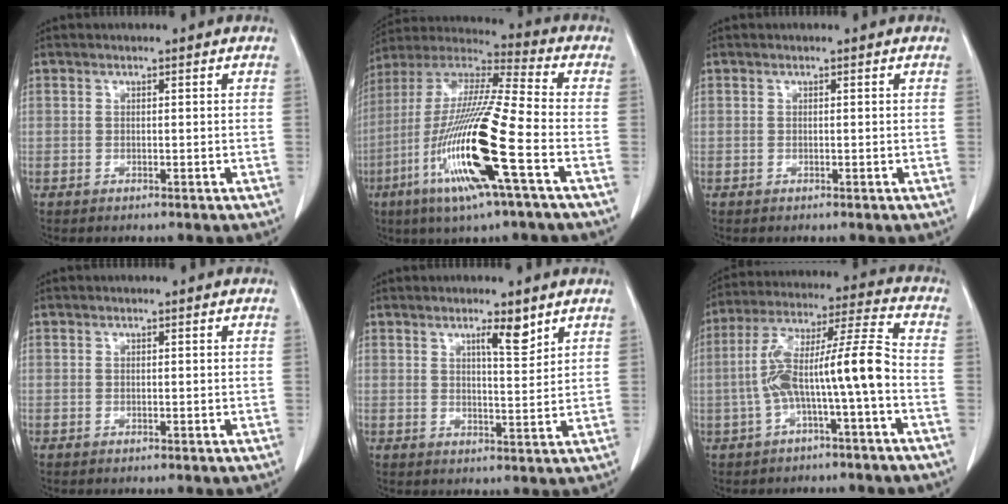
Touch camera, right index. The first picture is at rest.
{"total": 20.6, "force": [-7.1, 0.6, 19.3], "torque": [-0.415, -0.032, -0.143]}
{"total": 0.0}
{"total": 0.0}
{"total": 4.2, "force": [2.8, 0.7, 3.0], "torque": [-0.049, -0.003, 0.046]}
{"total": 11.9, "force": [-2.7, 0.3, 11.6], "torque": [-0.217, 0.038, -0.049]}